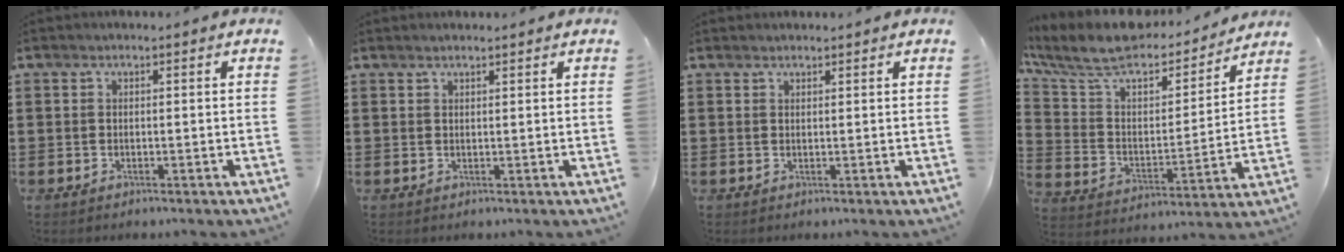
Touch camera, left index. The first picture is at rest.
{"total": 0.9, "force": [0.8, 0.0, 0.3], "torque": [-0.007, -0.001, 0.016]}
{"total": 0.9, "force": [0.9, 0.2, 0.1], "torque": [-0.004, 0.000, 0.017]}
{"total": 10.0, "force": [8.6, 2.7, 4.4], "torque": [-0.125, -0.057, 0.147]}